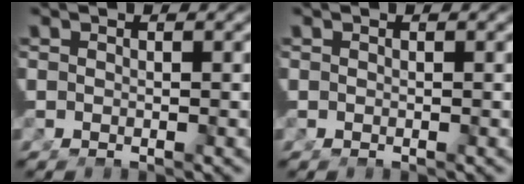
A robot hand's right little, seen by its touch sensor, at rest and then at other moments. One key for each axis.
{"total": 0.0}